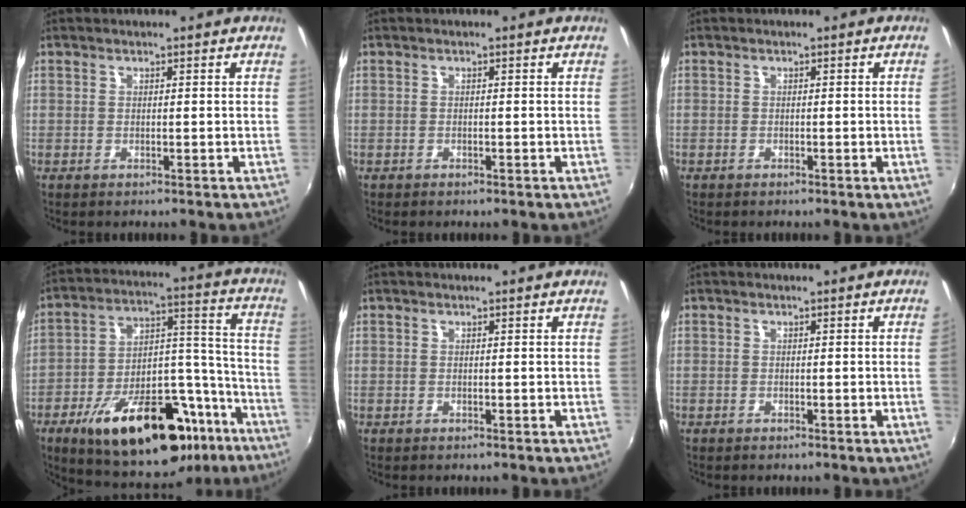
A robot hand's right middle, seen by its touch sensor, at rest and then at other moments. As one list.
[{"total": 0.7, "force": [-0.6, 0.3, 0.3], "torque": [-0.008, -0.001, -0.008]}, {"total": 1.1, "force": [-0.1, -0.7, 0.8], "torque": [-0.005, -0.007, -0.001]}, {"total": 28.7, "force": [-17.0, 12.8, 19.2], "torque": [-0.297, 0.032, -0.235]}, {"total": 0.0}, {"total": 1.4, "force": [-0.1, -0.9, 1.1], "torque": [-0.010, -0.010, 0.001]}]